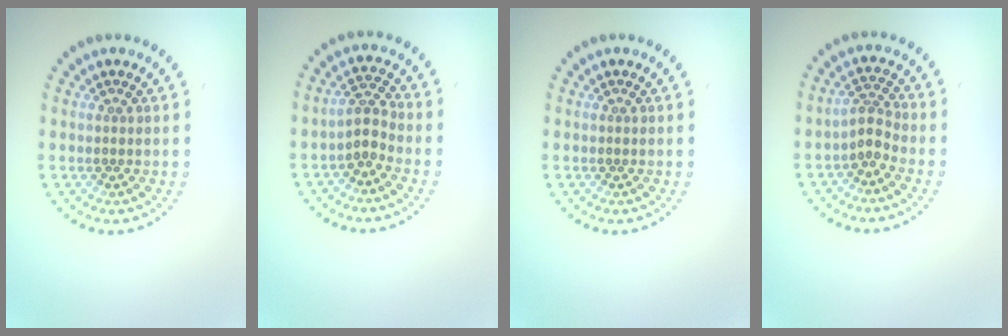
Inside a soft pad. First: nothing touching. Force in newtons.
{"total": 2.0, "press": 1.6, "slide": 1.2}
{"total": 0.0}
{"total": 2.1, "press": 1.4, "slide": 1.5}